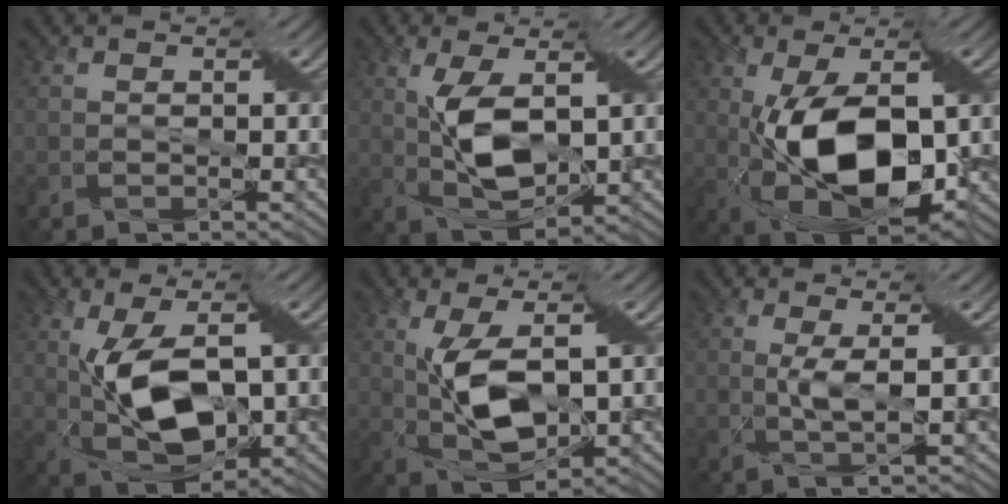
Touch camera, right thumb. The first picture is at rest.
{"total": 8.1, "force": [0.9, 3.6, 7.1], "torque": [-0.156, 0.005, 0.018]}
{"total": 13.7, "force": [-1.2, 6.8, 11.8], "torque": [-0.221, 0.001, -0.020]}
{"total": 10.5, "force": [0.2, 5.2, 9.1], "torque": [-0.189, 0.001, 0.009]}
{"total": 8.8, "force": [0.6, 3.8, 7.9], "torque": [-0.169, 0.008, 0.013]}
{"total": 3.3, "force": [0.4, 0.4, 3.2], "torque": [-0.072, 0.002, 0.010]}